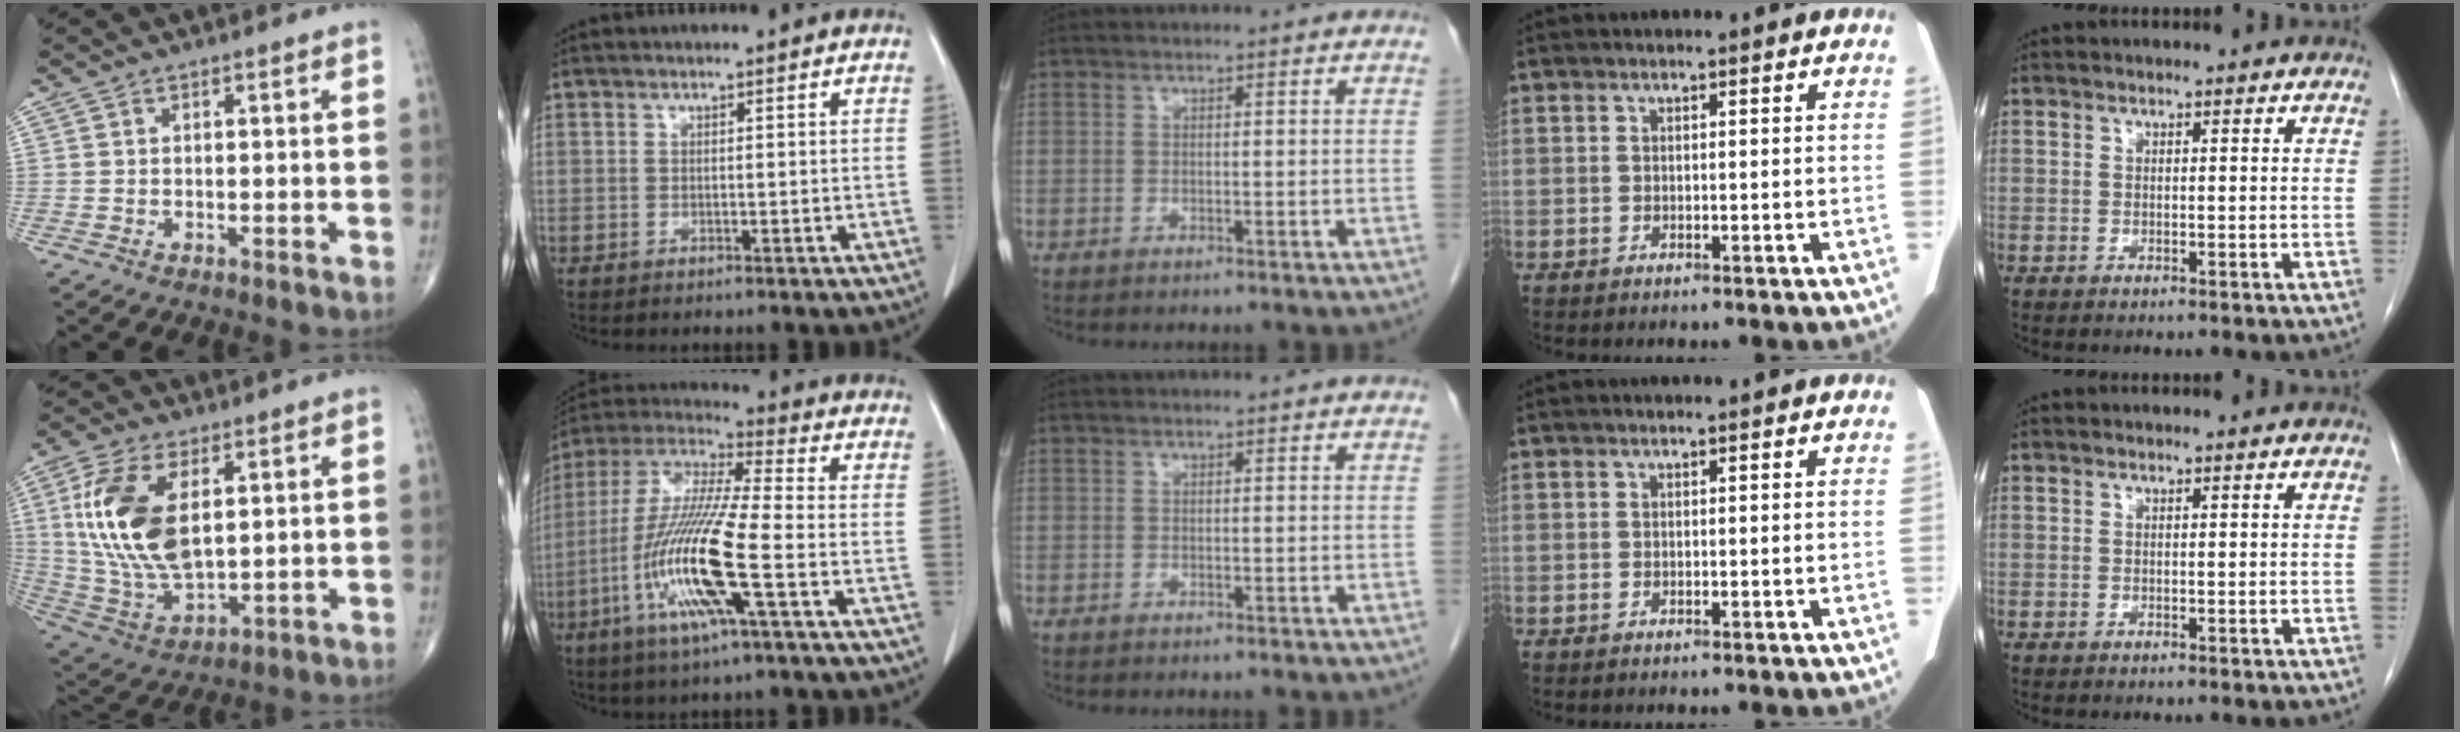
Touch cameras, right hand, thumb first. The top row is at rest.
{"thumb": {"total": 18.1, "force": [4.1, 9.5, 14.8], "torque": [-0.298, -0.017, 0.087]}, "index": {"total": 16.2, "force": [-5.2, 0.5, 15.4], "torque": [-0.322, -0.014, -0.108]}}